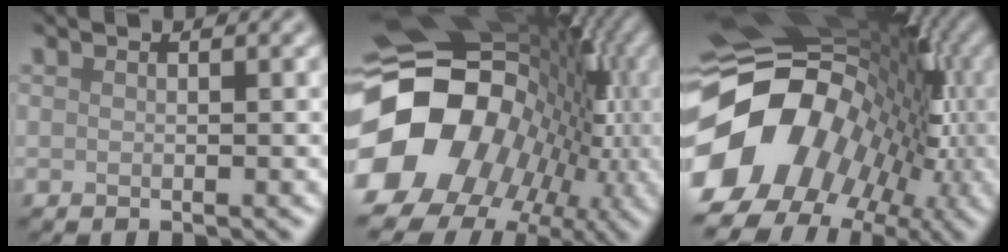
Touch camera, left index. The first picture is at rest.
{"total": 18.6, "force": [-3.0, 15.0, 10.6], "torque": [-0.210, -0.025, -0.042]}
{"total": 16.8, "force": [-3.3, 12.7, 10.5], "torque": [-0.185, -0.014, -0.054]}